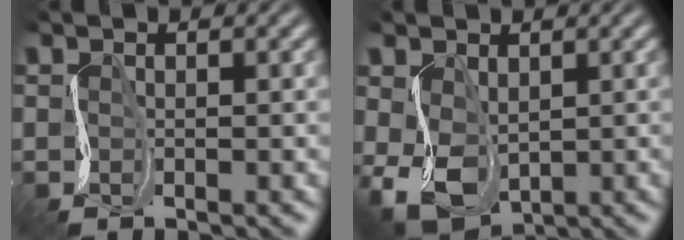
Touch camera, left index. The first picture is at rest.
{"total": 4.1, "force": [-0.7, 3.1, 2.6], "torque": [-0.085, -0.012, -0.001]}